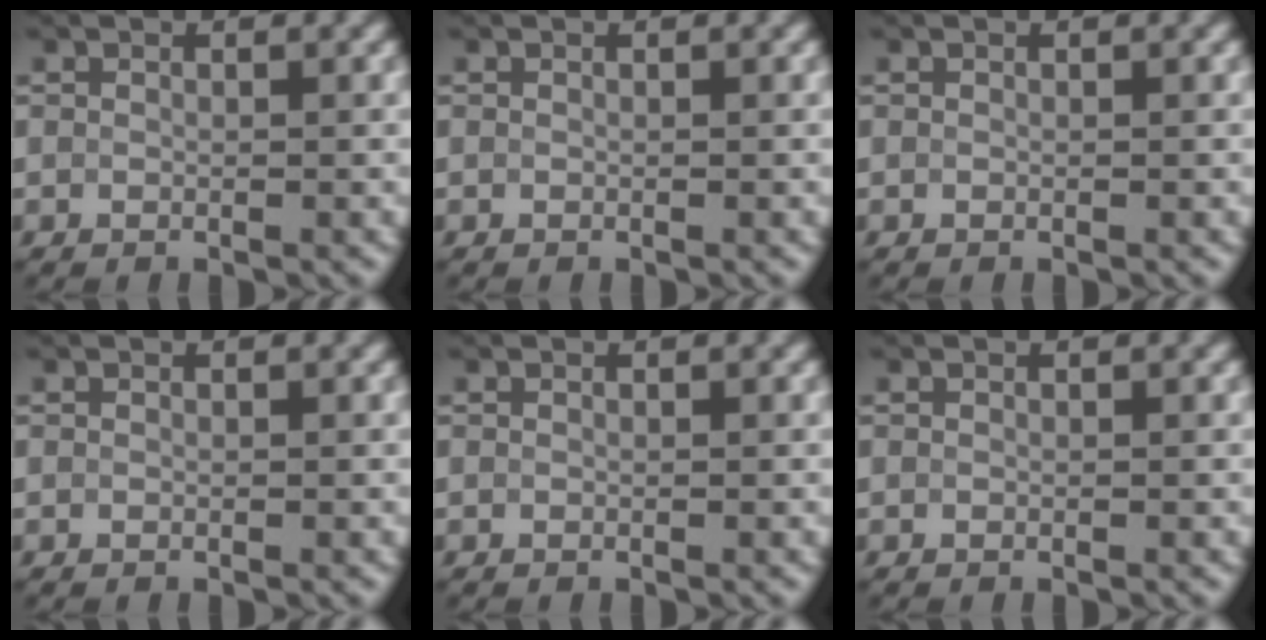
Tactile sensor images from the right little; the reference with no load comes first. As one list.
[{"total": 0.0}, {"total": 0.0}, {"total": 0.0}, {"total": 0.0}, {"total": 0.0}]